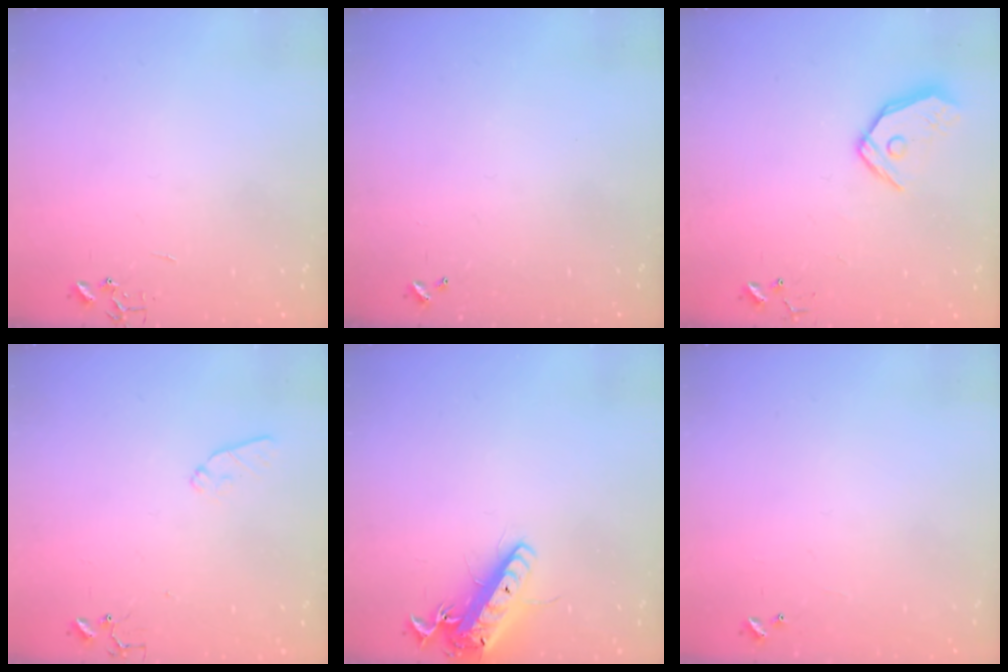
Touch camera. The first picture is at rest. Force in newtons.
{"total": 0.0}
{"total": 11.1, "press": 11.0, "slide": 1.7}
{"total": 7.6, "press": 7.6, "slide": 0.6}
{"total": 15.0, "press": 14.7, "slide": 3.1}
{"total": 3.7, "press": 3.6, "slide": 0.4}